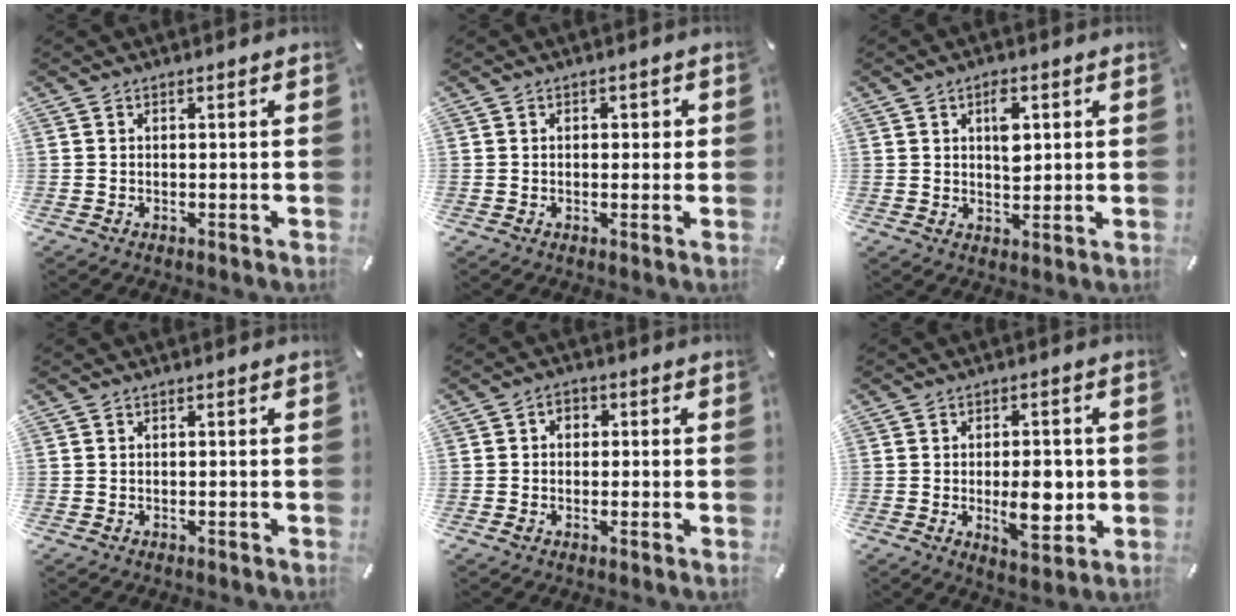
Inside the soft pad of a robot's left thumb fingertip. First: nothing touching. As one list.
[{"total": 1.5, "force": [0.1, 1.1, 1.0], "torque": [-0.012, 0.004, -0.004]}, {"total": 5.6, "force": [1.9, 3.3, 4.1], "torque": [-0.048, -0.008, 0.024]}, {"total": 0.0}, {"total": 3.0, "force": [-0.4, 2.4, 1.8], "torque": [-0.016, 0.004, -0.012]}, {"total": 10.0, "force": [-0.9, 5.2, 8.5], "torque": [-0.119, -0.015, -0.016]}]